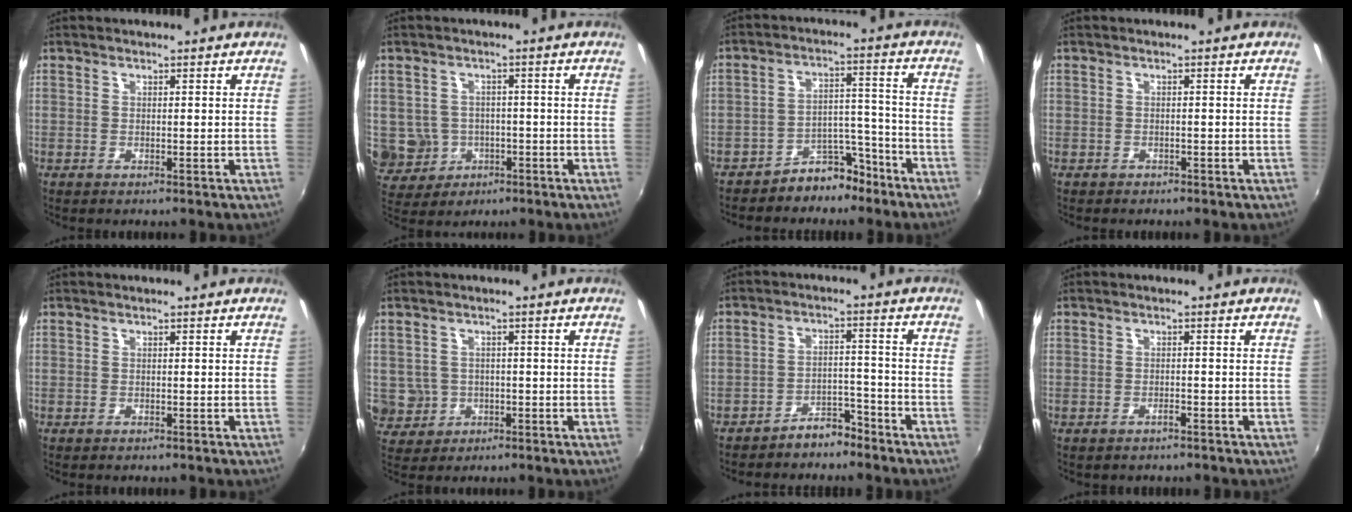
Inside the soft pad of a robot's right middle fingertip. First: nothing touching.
{"total": 8.0, "force": [-1.6, 7.5, 2.4], "torque": [-0.076, 0.008, -0.004]}
{"total": 7.9, "force": [-6.4, 4.0, 2.2], "torque": [-0.029, 0.043, -0.089]}
{"total": 0.8, "force": [-0.7, 0.4, 0.0], "torque": [-0.005, 0.003, -0.009]}
{"total": 0.0}
{"total": 6.4, "force": [-0.8, 6.1, 1.6], "torque": [-0.049, 0.004, 0.003]}
{"total": 5.2, "force": [-4.6, 1.9, 1.5], "torque": [-0.035, 0.019, -0.065]}
{"total": 1.2, "force": [-1.0, 0.5, 0.5], "torque": [-0.010, 0.002, -0.013]}